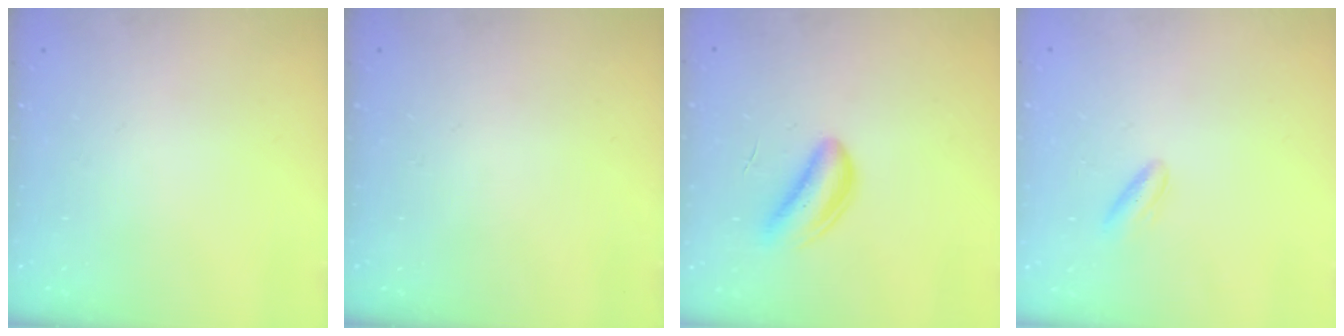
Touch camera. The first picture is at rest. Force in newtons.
{"total": 0.0}
{"total": 6.3, "press": 6.1, "slide": 1.6}
{"total": 2.9, "press": 2.8, "slide": 0.9}